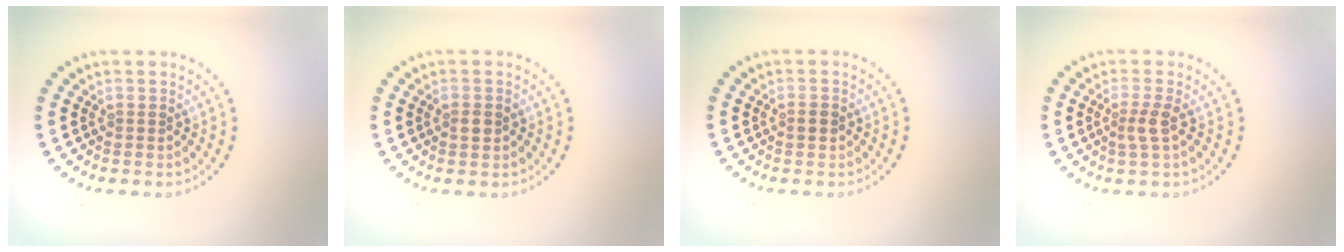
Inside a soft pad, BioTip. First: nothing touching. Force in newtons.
{"total": 1.1, "press": 1.1, "slide": 0.1}
{"total": 1.3, "press": 1.3, "slide": 0.1}
{"total": 1.7, "press": 1.4, "slide": 1.0}